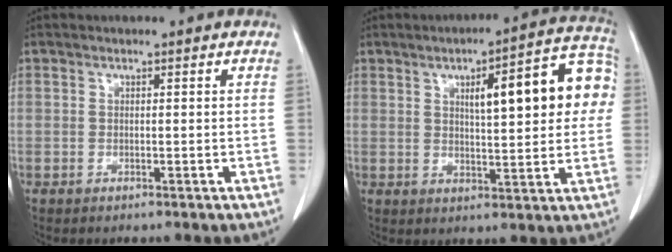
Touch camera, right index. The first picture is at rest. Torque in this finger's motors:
{"motor_torque": [0.51, 0.28, 0.32, 0.05]}